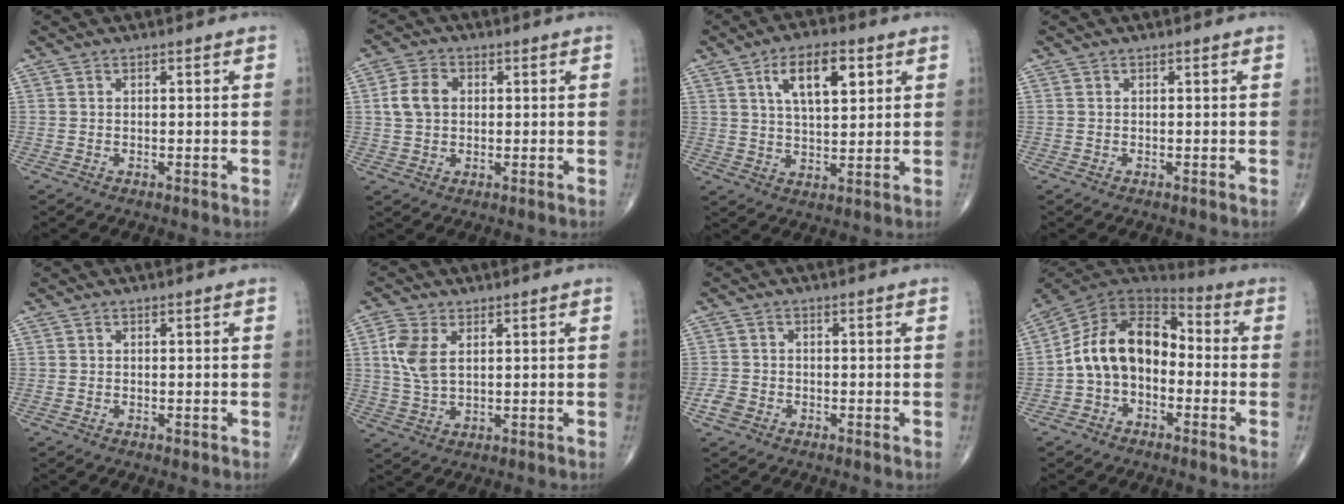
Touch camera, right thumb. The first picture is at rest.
{"total": 5.9, "force": [0.8, 4.4, 3.8], "torque": [-0.070, 0.008, 0.012]}
{"total": 10.6, "force": [4.3, 4.7, 8.5], "torque": [-0.123, -0.012, 0.075]}
{"total": 0.0}
{"total": 1.0, "force": [-0.4, 0.6, 0.7], "torque": [-0.011, -0.002, -0.006]}
{"total": 6.9, "force": [1.9, 3.9, 5.3], "torque": [-0.116, 0.000, 0.042]}
{"total": 2.9, "force": [-1.6, 2.1, 1.2], "torque": [-0.022, 0.005, -0.032]}
{"total": 14.2, "force": [-2.1, 9.9, 10.0], "torque": [-0.154, 0.055, -0.051]}